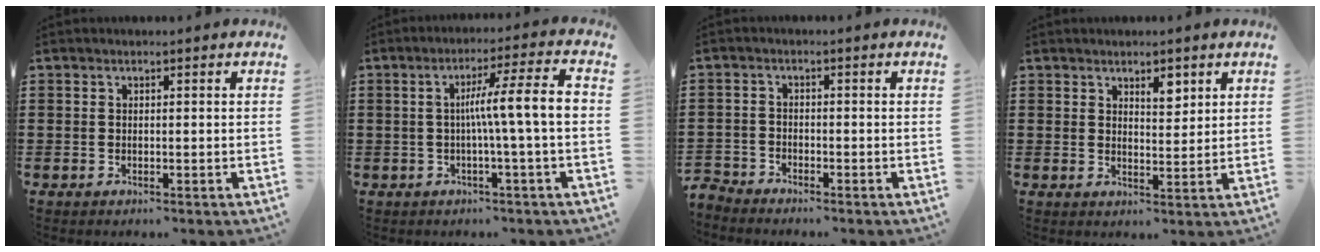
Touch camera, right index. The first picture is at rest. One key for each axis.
{"total": 7.9, "fx": -0.5, "fy": -0.4, "fz": 7.9, "tx": -0.143, "ty": -0.002, "tz": -0.018}
{"total": 2.6, "fx": -2.6, "fy": 0.3, "fz": -0.2, "tx": -0.011, "ty": -0.004, "tz": -0.059}
{"total": 3.5, "fx": 2.4, "fy": 1.6, "fz": 1.9, "tx": -0.026, "ty": 0.001, "tz": 0.040}